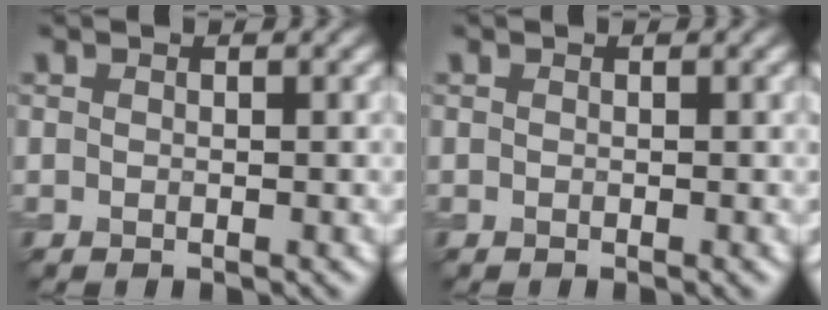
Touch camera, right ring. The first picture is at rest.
{"total": 0.0}